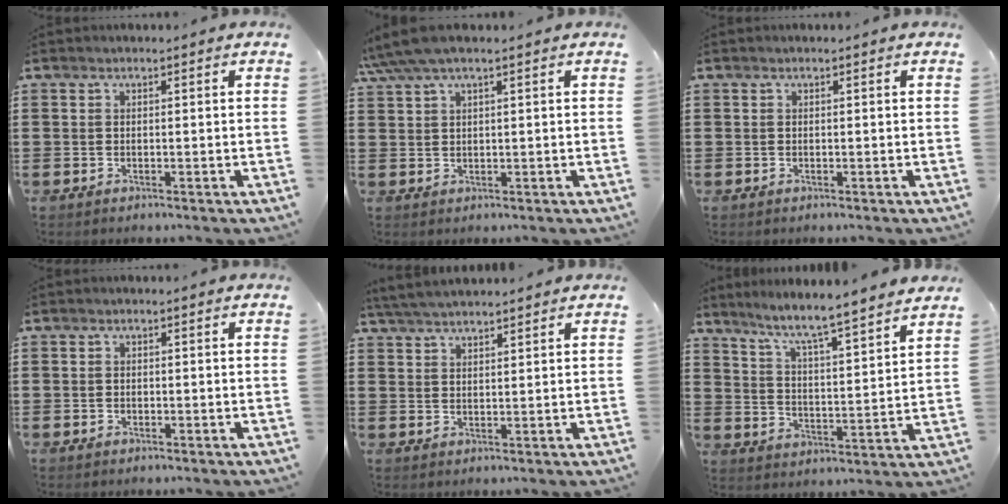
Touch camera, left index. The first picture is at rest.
{"total": 3.4, "force": [2.1, 0.4, 2.6], "torque": [-0.061, 0.002, 0.037]}
{"total": 0.0}
{"total": 0.7, "force": [-0.3, 0.5, 0.3], "torque": [-0.007, 0.000, -0.006]}
{"total": 3.6, "force": [3.4, 0.2, 1.1], "torque": [-0.030, -0.004, 0.065]}
{"total": 5.6, "force": [5.1, -1.0, 2.2], "torque": [-0.067, -0.047, 0.077]}